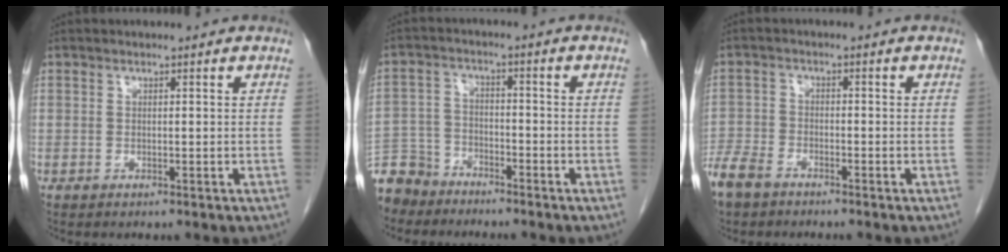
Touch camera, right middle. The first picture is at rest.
{"total": 8.0, "force": [-7.2, 3.5, 0.7], "torque": [-0.017, -0.002, -0.139]}
{"total": 5.8, "force": [-4.7, 2.6, 2.3], "torque": [-0.049, -0.005, -0.091]}